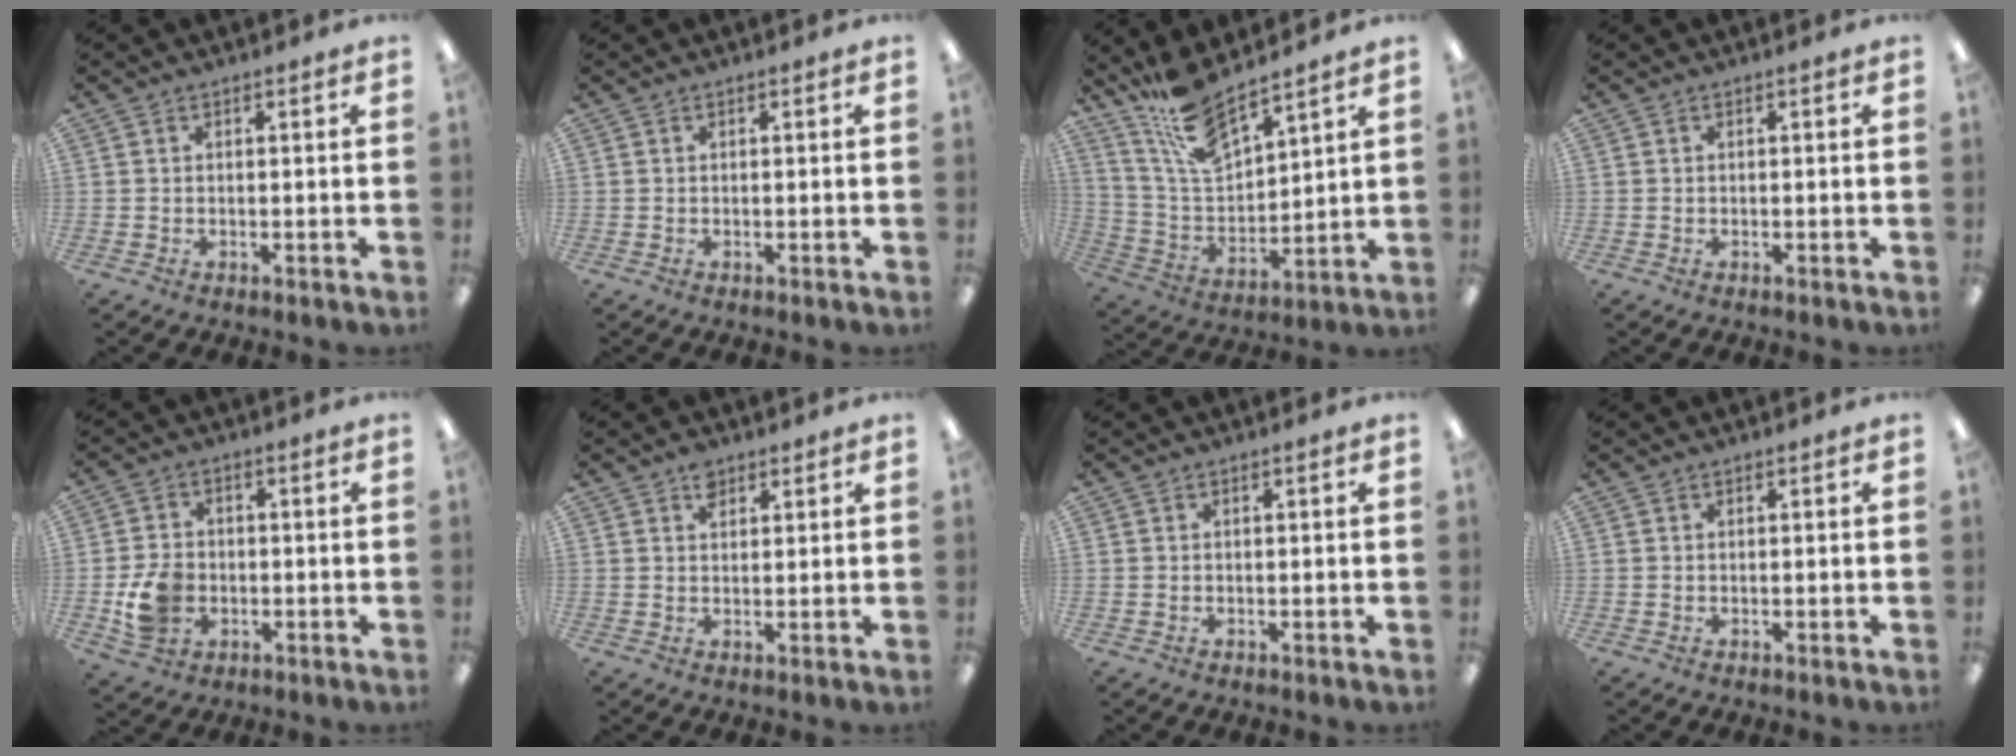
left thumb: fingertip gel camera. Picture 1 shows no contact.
{"total": 0.0}
{"total": 13.8, "force": [11.8, 3.5, 6.2], "torque": [-0.155, -0.063, 0.216]}
{"total": 0.0}
{"total": 8.3, "force": [-1.8, 6.7, 4.6], "torque": [-0.087, 0.008, -0.032]}
{"total": 3.3, "force": [2.2, 2.0, 1.5], "torque": [-0.018, -0.004, 0.037]}
{"total": 0.0}
{"total": 0.0}